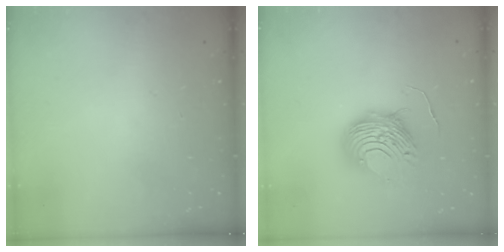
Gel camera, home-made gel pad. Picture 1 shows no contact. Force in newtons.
{"total": 10.6, "press": 10.6, "slide": 0.9}